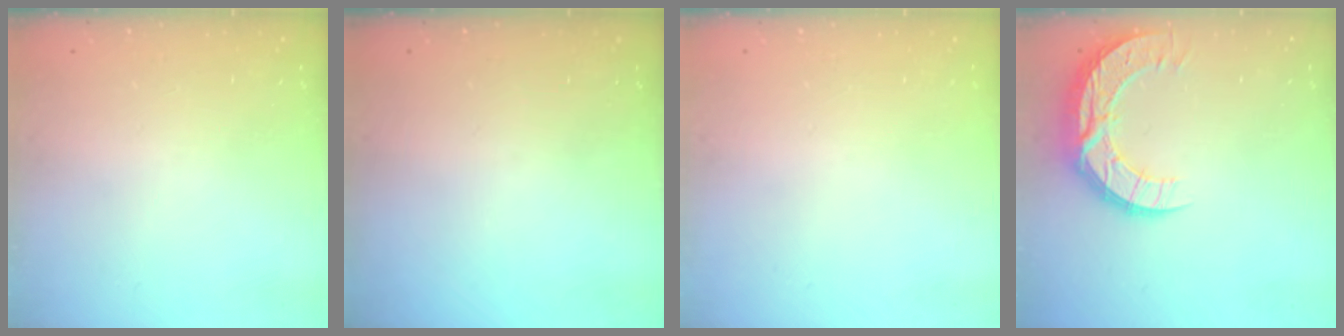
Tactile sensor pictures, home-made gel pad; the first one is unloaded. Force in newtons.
{"total": 0.0}
{"total": 0.0}
{"total": 12.9, "press": 12.9, "slide": 1.1}